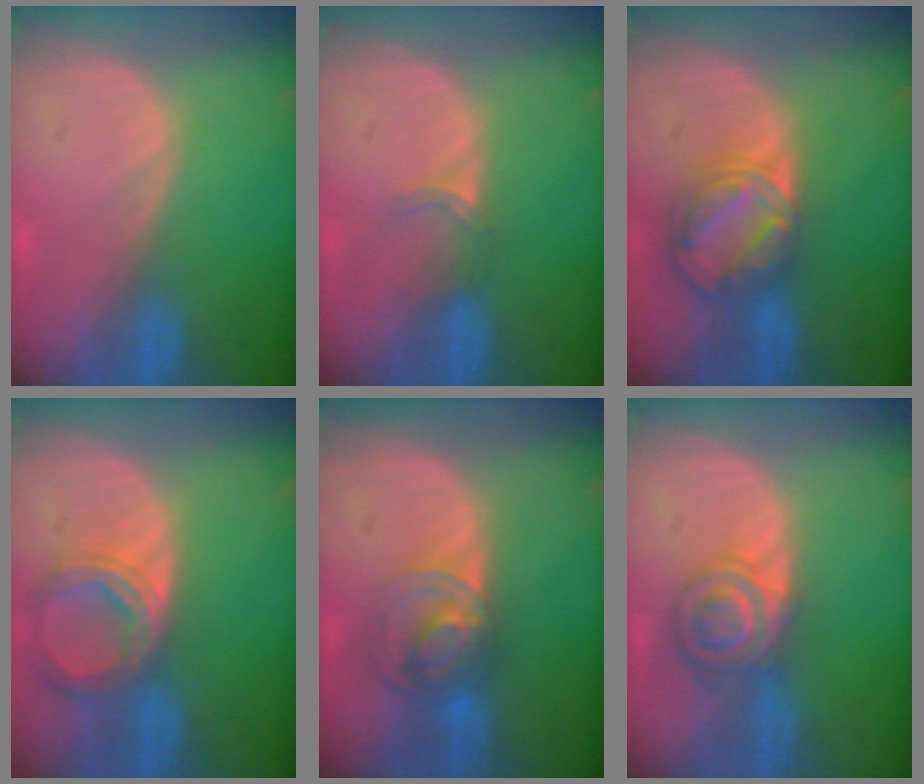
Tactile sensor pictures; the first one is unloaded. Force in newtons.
{"total": 2.2, "press": 1.7, "slide": 1.3}
{"total": 8.7, "press": 7.3, "slide": 4.6}
{"total": 6.8, "press": 6.2, "slide": 2.6}
{"total": 7.5, "press": 6.1, "slide": 4.3}
{"total": 7.1, "press": 6.0, "slide": 3.8}